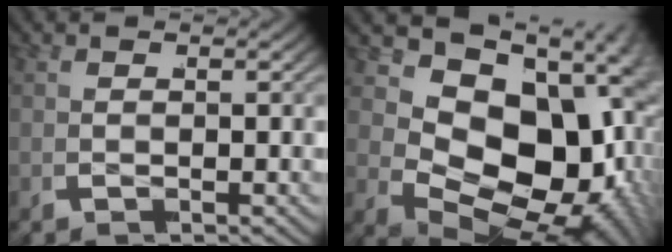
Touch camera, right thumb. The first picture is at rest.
{"total": 20.4, "force": [-2.3, 13.6, 15.0], "torque": [-0.281, -0.061, -0.006]}